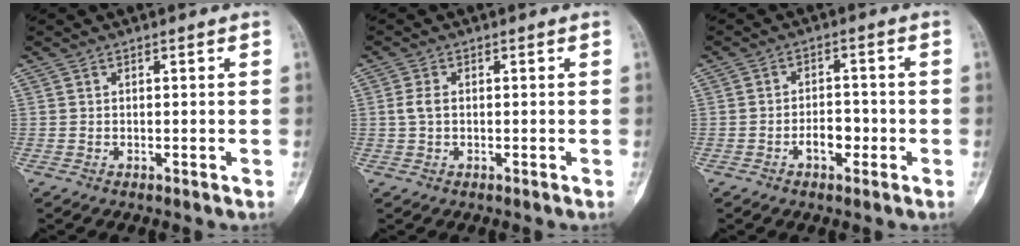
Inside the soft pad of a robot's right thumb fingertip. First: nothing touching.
{"total": 2.1, "force": [0.0, 1.1, 1.8], "torque": [-0.046, 0.003, -0.003]}
{"total": 4.1, "force": [-1.6, 2.4, 3.0], "torque": [-0.035, 0.017, -0.026]}